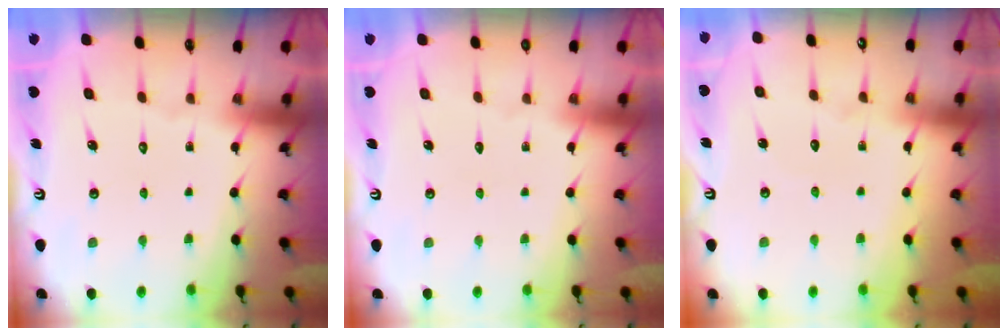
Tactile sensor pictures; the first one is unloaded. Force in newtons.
{"total": 0.0}
{"total": 3.0, "press": 3.0, "slide": 0.3}